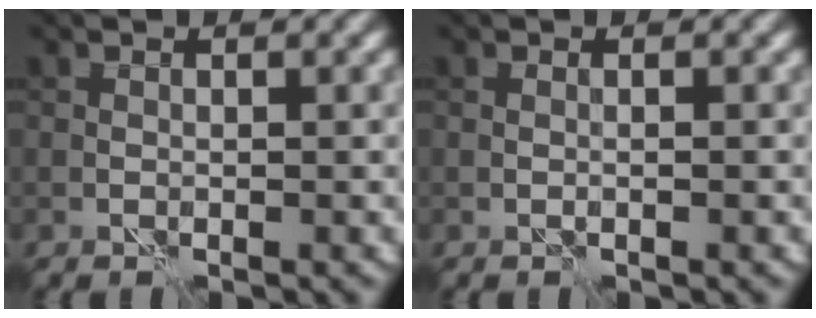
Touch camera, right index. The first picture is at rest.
{"total": 0.0}